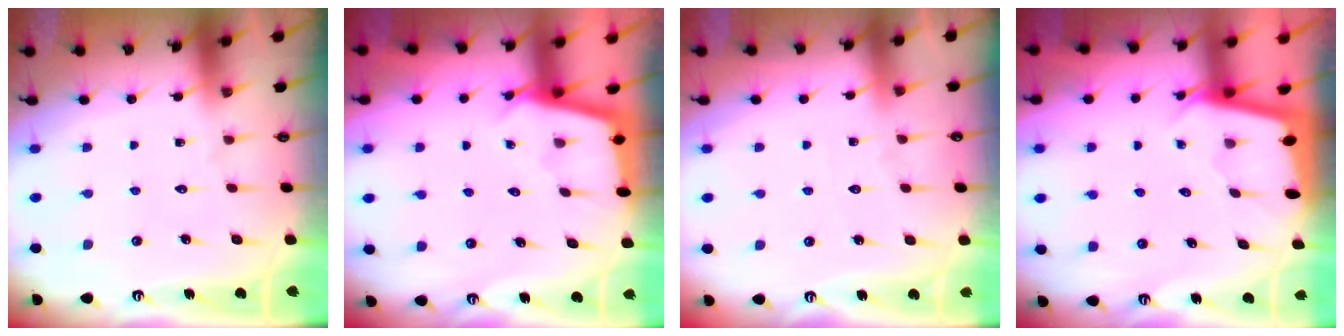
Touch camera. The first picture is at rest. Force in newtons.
{"total": 2.7, "press": 2.7, "slide": 0.3}
{"total": 2.2, "press": 2.2, "slide": 0.4}
{"total": 1.8, "press": 1.8, "slide": 0.1}